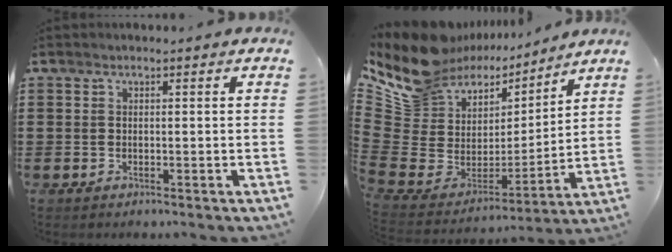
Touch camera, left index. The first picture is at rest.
{"total": 13.0, "force": [9.6, 7.9, 3.7], "torque": [-0.126, -0.070, 0.171]}